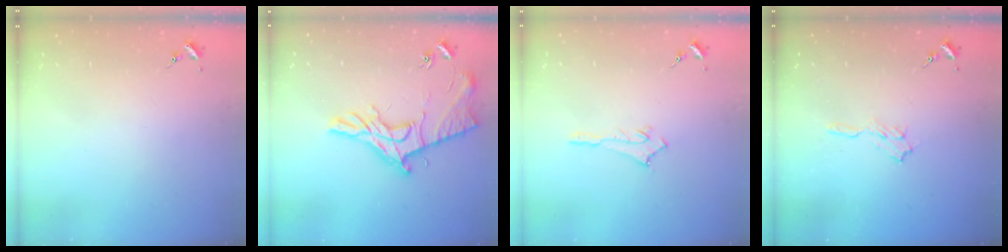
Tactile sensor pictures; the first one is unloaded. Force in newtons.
{"total": 15.3, "press": 15.3, "slide": 0.6}
{"total": 2.5, "press": 2.5, "slide": 0.2}
{"total": 5.8, "press": 5.7, "slide": 0.6}